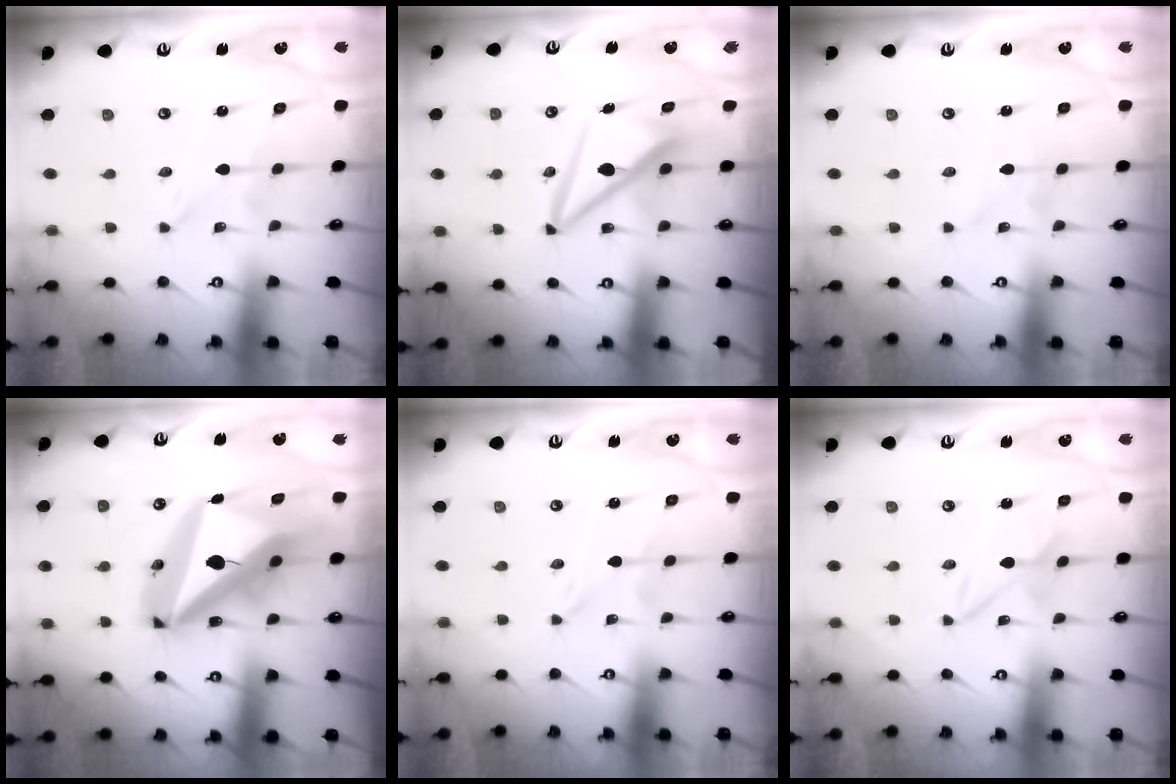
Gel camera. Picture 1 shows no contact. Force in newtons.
{"total": 8.5, "press": 8.5, "slide": 1.1}
{"total": 1.4, "press": 1.4, "slide": 0.1}
{"total": 23.0, "press": 22.9, "slide": 2.5}
{"total": 0.0}
{"total": 2.5, "press": 2.5, "slide": 0.3}